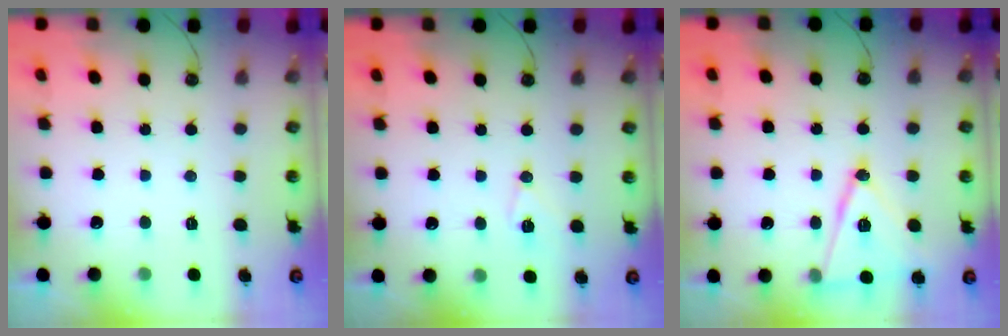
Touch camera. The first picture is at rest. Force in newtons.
{"total": 7.2, "press": 7.2, "slide": 0.1}
{"total": 14.8, "press": 14.4, "slide": 3.4}